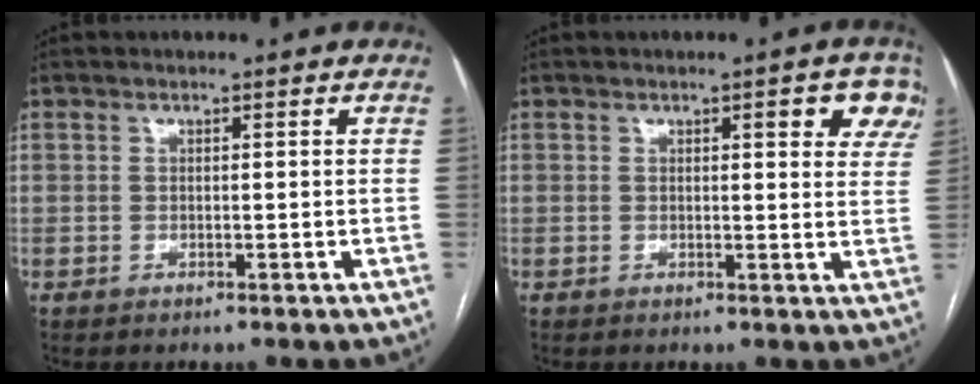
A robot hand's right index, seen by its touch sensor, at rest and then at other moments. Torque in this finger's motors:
{"motor_torque": [0.03, 0.00, 0.08, 0.04]}